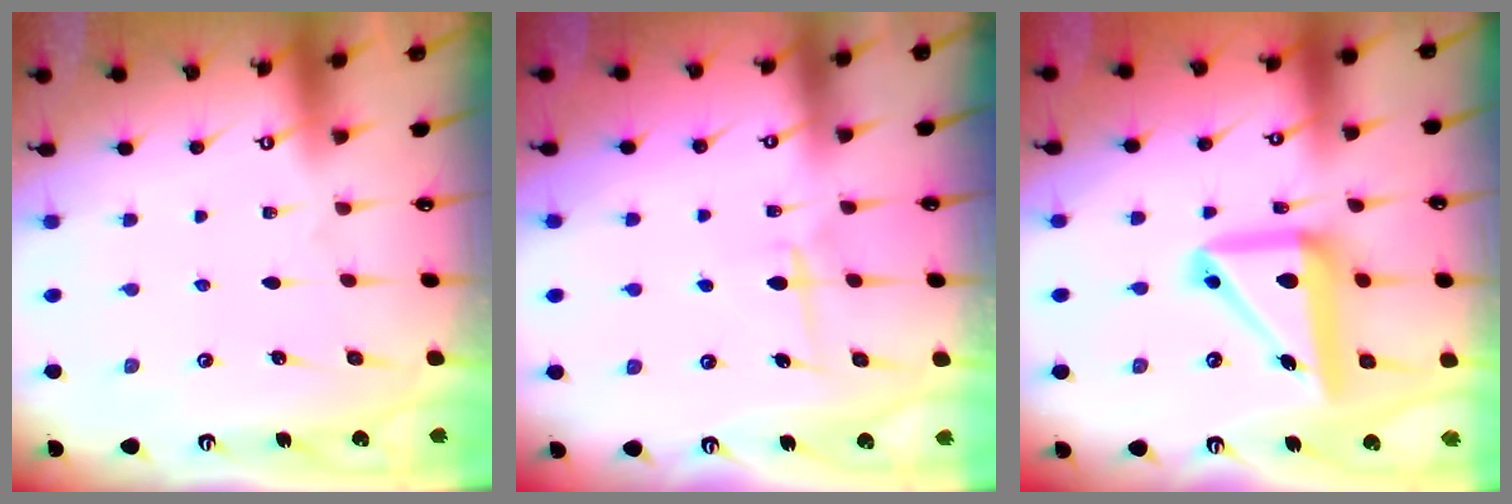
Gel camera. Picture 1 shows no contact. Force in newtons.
{"total": 6.4, "press": 6.3, "slide": 1.0}
{"total": 15.1, "press": 15.0, "slide": 2.3}